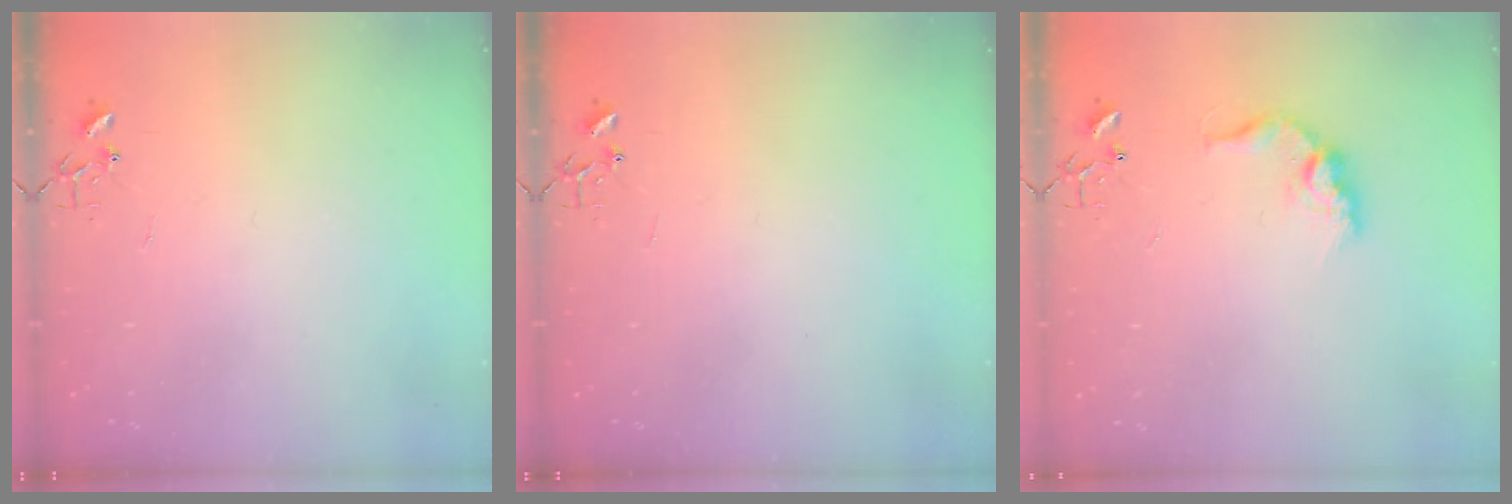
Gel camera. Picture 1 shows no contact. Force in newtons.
{"total": 0.0}
{"total": 11.6, "press": 11.5, "slide": 0.5}